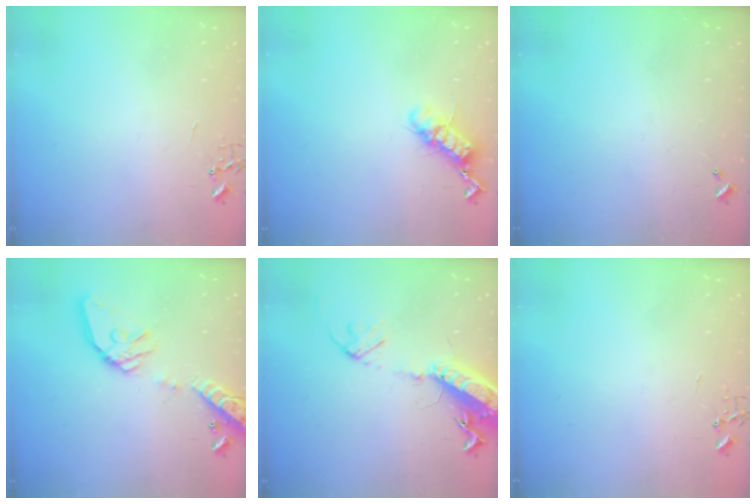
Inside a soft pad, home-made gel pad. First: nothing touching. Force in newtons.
{"total": 11.9, "press": 11.8, "slide": 0.9}
{"total": 0.0}
{"total": 17.0, "press": 16.8, "slide": 2.6}
{"total": 17.4, "press": 16.9, "slide": 4.1}
{"total": 0.0}